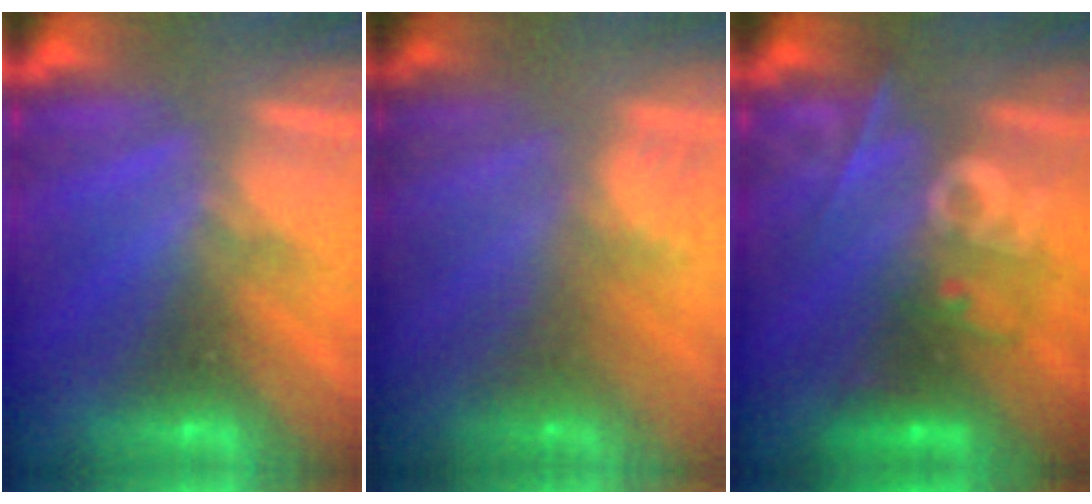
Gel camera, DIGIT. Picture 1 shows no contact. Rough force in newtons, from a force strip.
{"total": 2.4}
{"total": 2.5}